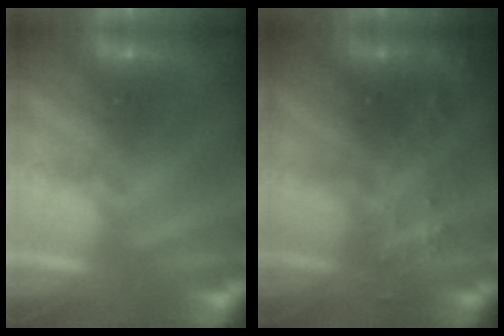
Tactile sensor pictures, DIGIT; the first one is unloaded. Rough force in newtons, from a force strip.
{"total": 2.8}